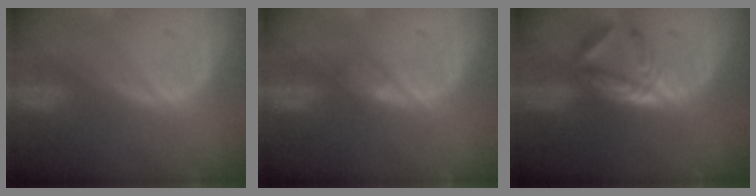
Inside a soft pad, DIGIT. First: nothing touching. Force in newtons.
{"total": 1.4, "press": 1.4, "slide": 0.1}
{"total": 5.8, "press": 4.9, "slide": 3.1}